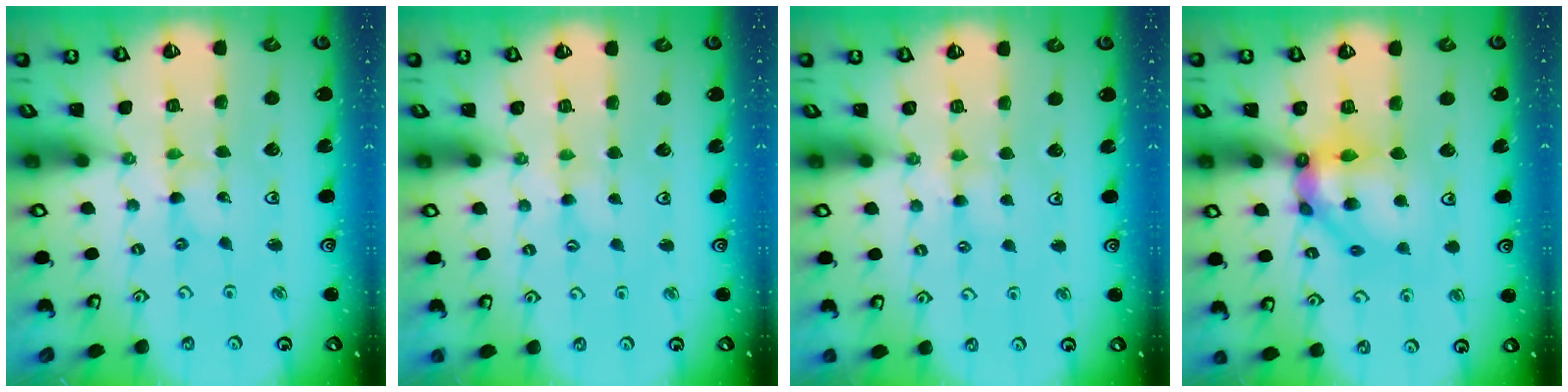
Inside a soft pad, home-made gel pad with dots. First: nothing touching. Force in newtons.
{"total": 1.6, "press": 1.5, "slide": 0.3}
{"total": 3.0, "press": 2.9, "slide": 0.5}
{"total": 11.5, "press": 11.2, "slide": 2.2}